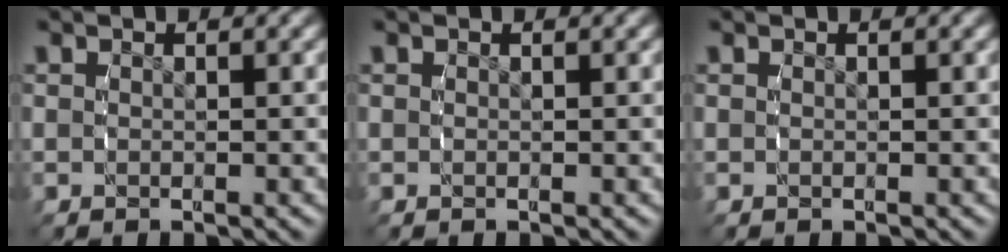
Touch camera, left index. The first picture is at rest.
{"total": 0.0}
{"total": 0.0}